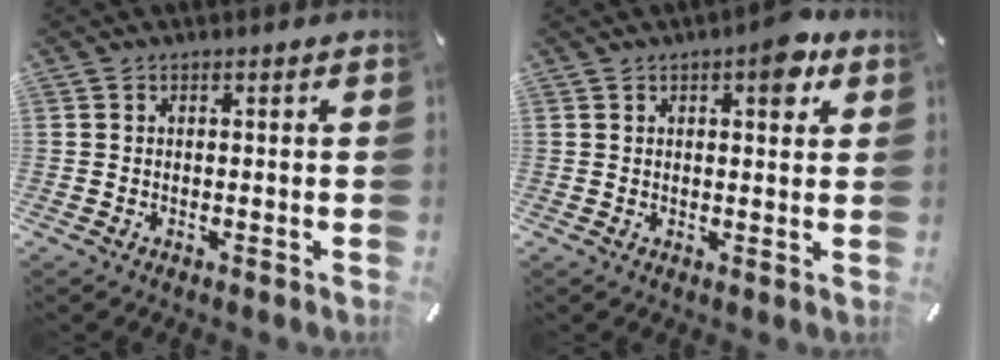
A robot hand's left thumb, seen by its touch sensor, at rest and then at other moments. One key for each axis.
{"total": 6.2, "fx": 3.0, "fy": 2.6, "fz": 4.7, "tx": -0.051, "ty": -0.013, "tz": 0.042}